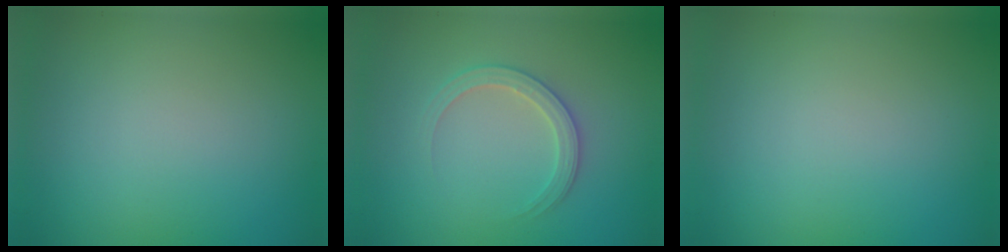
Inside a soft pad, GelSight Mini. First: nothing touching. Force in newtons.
{"total": 2.5, "press": 2.5, "slide": 0.3}
{"total": 0.0}